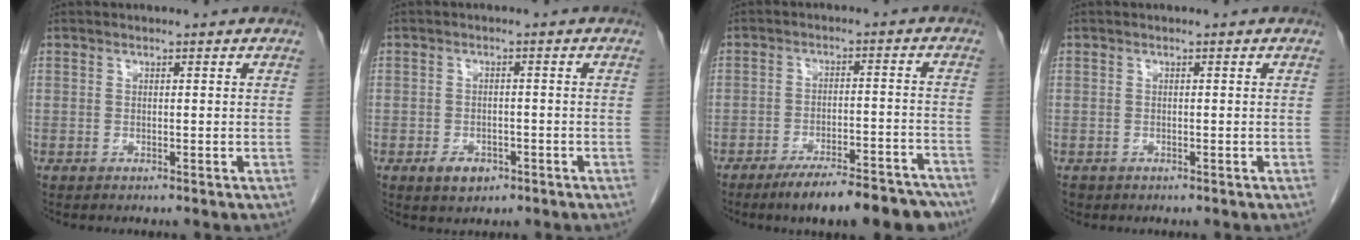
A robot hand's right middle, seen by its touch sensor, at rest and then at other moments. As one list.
[{"total": 3.0, "force": [-1.6, 1.9, 1.7], "torque": [-0.028, 0.000, -0.015]}, {"total": 12.9, "force": [-10.6, 2.3, 6.9], "torque": [-0.072, 0.016, -0.154]}, {"total": 0.8, "force": [-0.5, 0.6, 0.1], "torque": [-0.012, -0.001, -0.005]}]